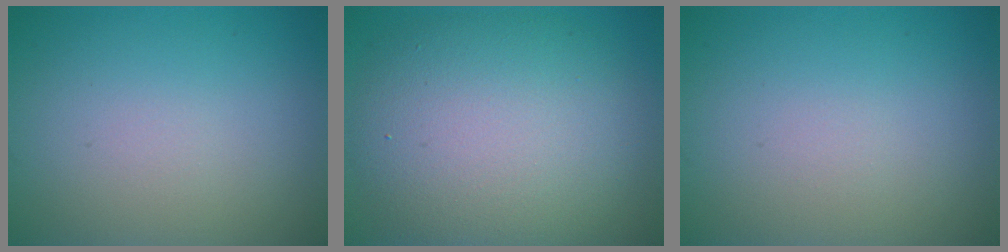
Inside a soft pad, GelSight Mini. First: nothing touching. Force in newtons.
{"total": 10.1, "press": 10.1, "slide": 0.3}
{"total": 0.0}